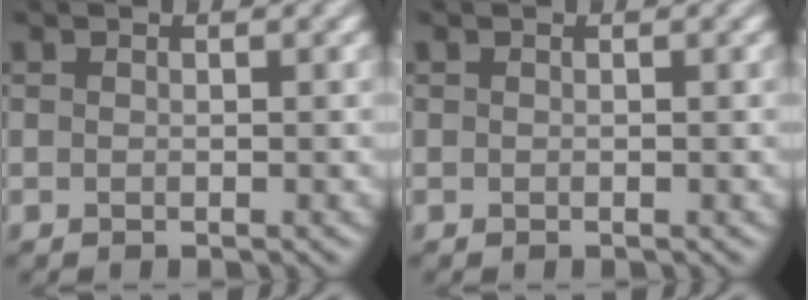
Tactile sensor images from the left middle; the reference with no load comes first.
{"total": 0.0}